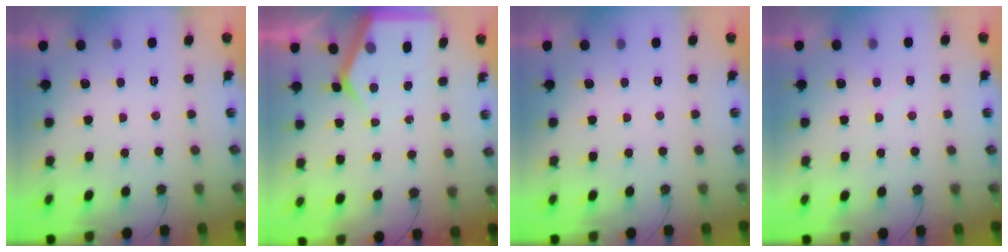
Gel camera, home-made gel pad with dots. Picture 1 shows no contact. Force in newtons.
{"total": 7.0, "press": 7.0, "slide": 0.7}
{"total": 0.0}
{"total": 4.8, "press": 4.8, "slide": 0.6}